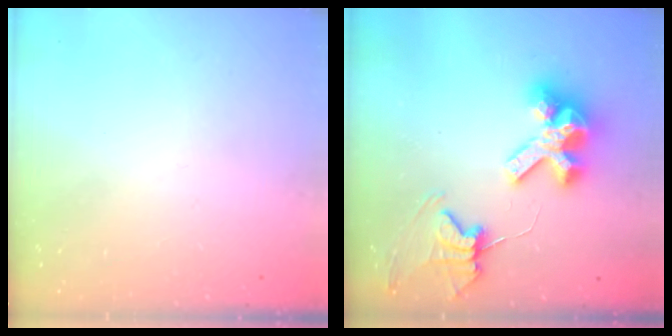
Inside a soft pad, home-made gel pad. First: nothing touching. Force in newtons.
{"total": 11.7, "press": 11.6, "slide": 1.3}